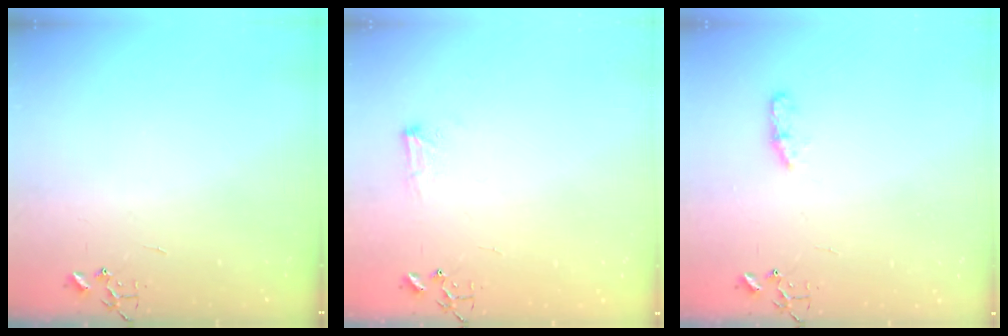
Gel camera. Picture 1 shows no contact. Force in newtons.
{"total": 7.3, "press": 7.2, "slide": 0.9}
{"total": 4.9, "press": 4.8, "slide": 0.6}